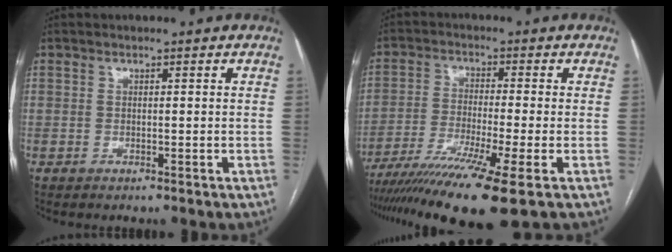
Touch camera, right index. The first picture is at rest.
{"total": 13.6, "force": [-9.1, -0.9, 10.0], "torque": [-0.179, -0.035, -0.152]}